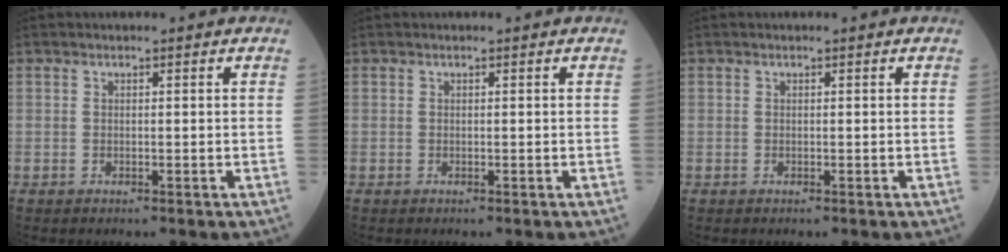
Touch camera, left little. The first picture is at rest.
{"total": 0.0}
{"total": 0.0}